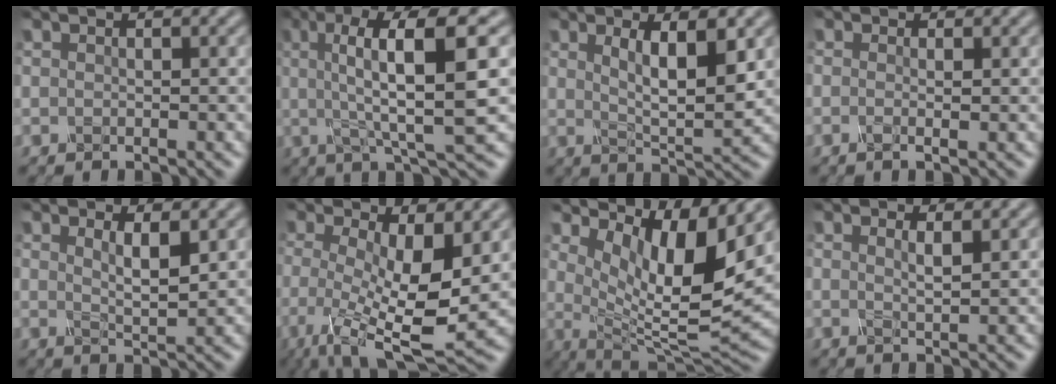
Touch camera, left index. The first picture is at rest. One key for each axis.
{"total": 9.8, "fx": 1.5, "fy": 2.0, "fz": 9.5, "tx": -0.138, "ty": 0.012, "tz": 0.030}
{"total": 5.0, "fx": 1.3, "fy": 1.2, "fz": 4.7, "tx": -0.079, "ty": -0.010, "tz": 0.031}
{"total": 1.0, "fx": -0.5, "fy": 0.1, "fz": 0.8, "tx": -0.018, "ty": -0.002, "tz": -0.009}
{"total": 2.3, "fx": 0.7, "fy": 0.5, "fz": 2.2, "tx": -0.040, "ty": -0.007, "tz": 0.019}
{"total": 9.0, "fx": -0.9, "fy": 3.2, "fz": 8.4, "tx": -0.159, "ty": -0.021, "tz": -0.008}
{"total": 8.5, "fx": 3.1, "fy": 2.5, "fz": 7.5, "tx": -0.132, "ty": -0.018, "tz": 0.066}
{"total": 1.3, "fx": 0.3, "fy": 0.2, "fz": 1.2, "tx": -0.022, "ty": -0.001, "tz": 0.006}